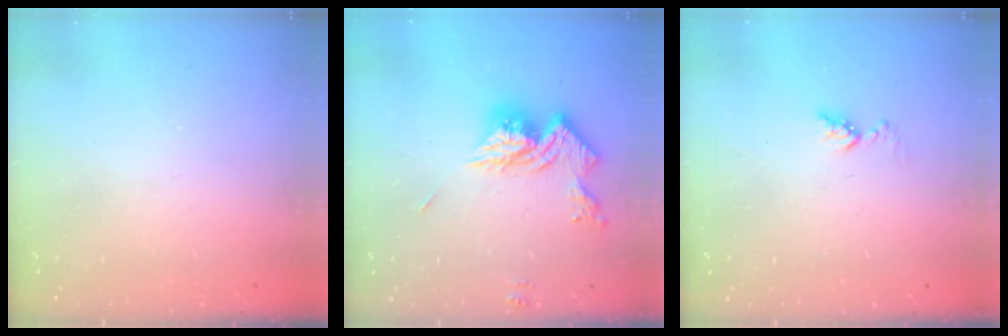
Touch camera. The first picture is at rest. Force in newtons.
{"total": 13.6, "press": 13.6, "slide": 1.3}
{"total": 4.1, "press": 4.0, "slide": 0.6}